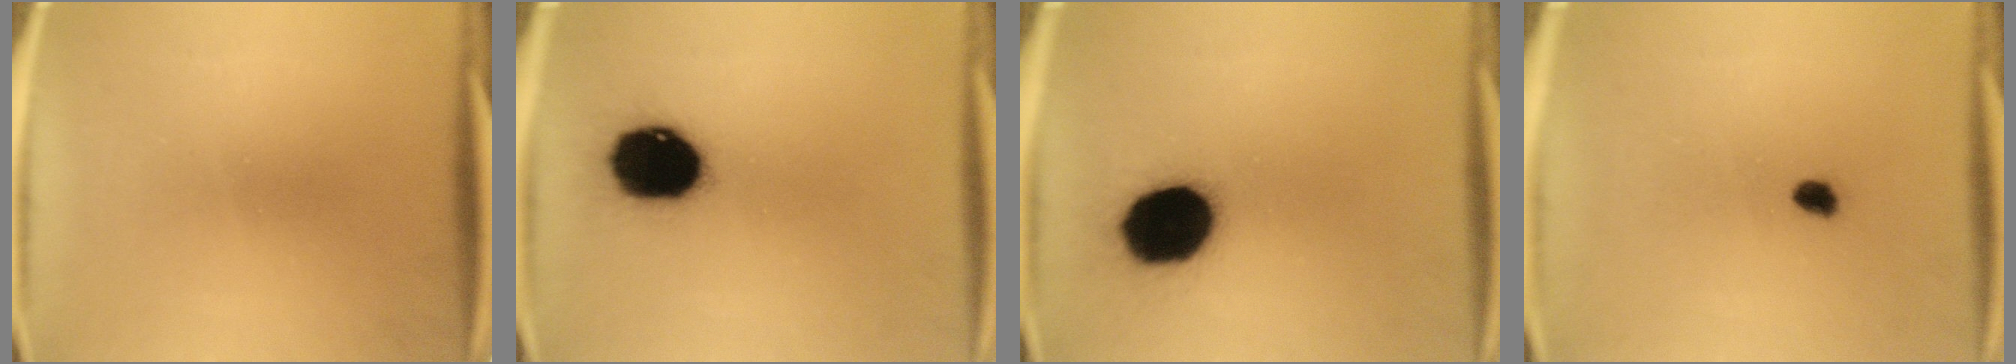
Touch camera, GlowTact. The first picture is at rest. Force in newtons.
{"total": 17.2}
{"total": 18.8}
{"total": 3.0}